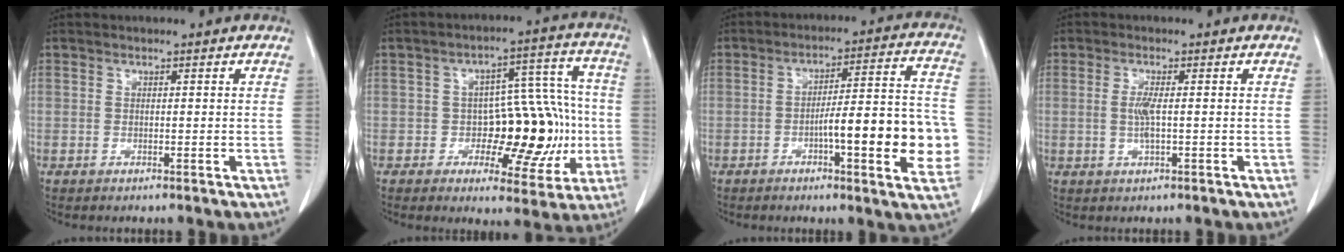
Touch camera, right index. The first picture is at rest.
{"total": 12.5, "force": [-2.1, 6.9, 10.3], "torque": [-0.108, 0.039, -0.019]}
{"total": 15.1, "force": [-3.7, 2.3, 14.5], "torque": [-0.188, 0.022, -0.048]}
{"total": 2.7, "force": [-0.2, 0.4, 2.7], "torque": [-0.058, -0.002, -0.003]}